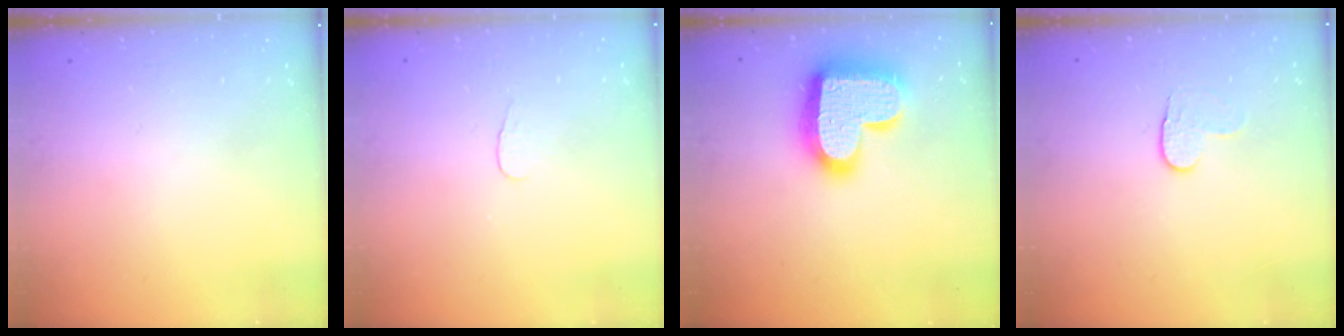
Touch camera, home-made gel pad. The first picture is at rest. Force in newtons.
{"total": 2.8, "press": 2.7, "slide": 0.3}
{"total": 22.2, "press": 22.1, "slide": 1.5}
{"total": 4.0, "press": 4.0, "slide": 0.5}